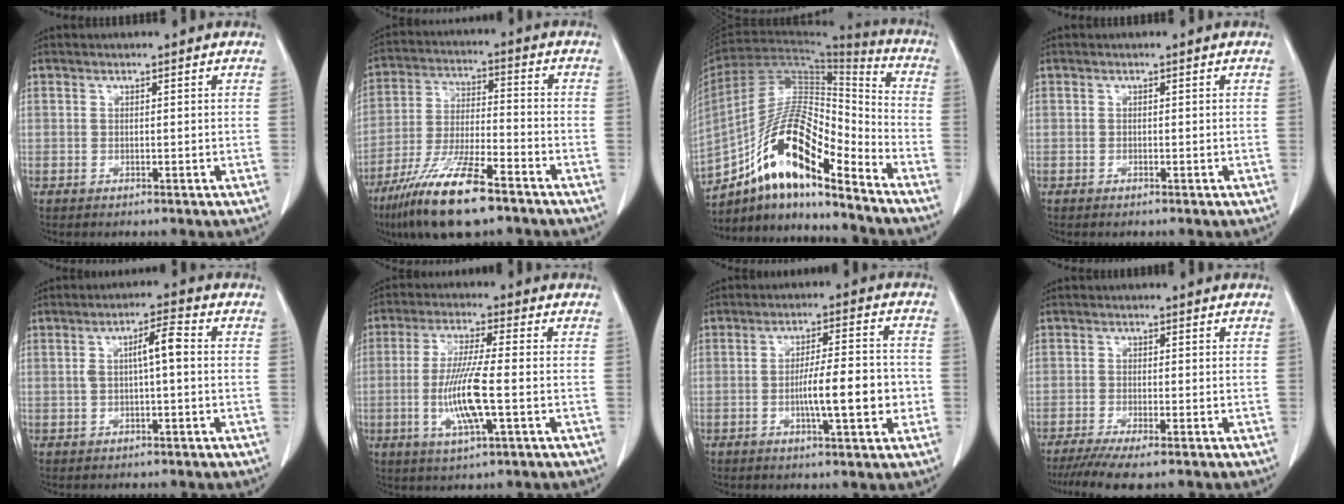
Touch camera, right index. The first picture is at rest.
{"total": 14.5, "force": [-9.8, 2.5, 10.4], "torque": [-0.209, -0.029, -0.179]}
{"total": 16.8, "force": [-11.1, 3.7, 12.0], "torque": [-0.220, 0.026, -0.193]}
{"total": 0.0}
{"total": 4.6, "force": [0.3, 0.7, 4.6], "torque": [-0.079, 0.013, 0.003]}
{"total": 9.8, "force": [-2.0, 0.6, 9.6], "torque": [-0.194, -0.011, -0.040]}
{"total": 9.2, "force": [-1.9, 1.5, 8.9], "torque": [-0.144, 0.011, -0.030]}
{"total": 6.9, "force": [-5.3, 0.6, 4.4], "torque": [-0.068, -0.016, -0.086]}